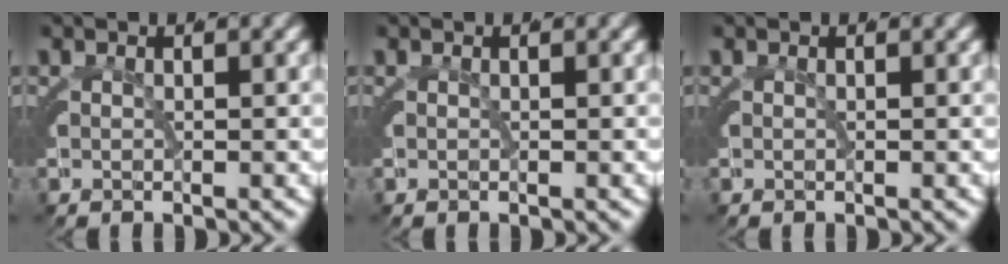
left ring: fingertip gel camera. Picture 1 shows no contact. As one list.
[{"total": 0.0}, {"total": 0.0}]